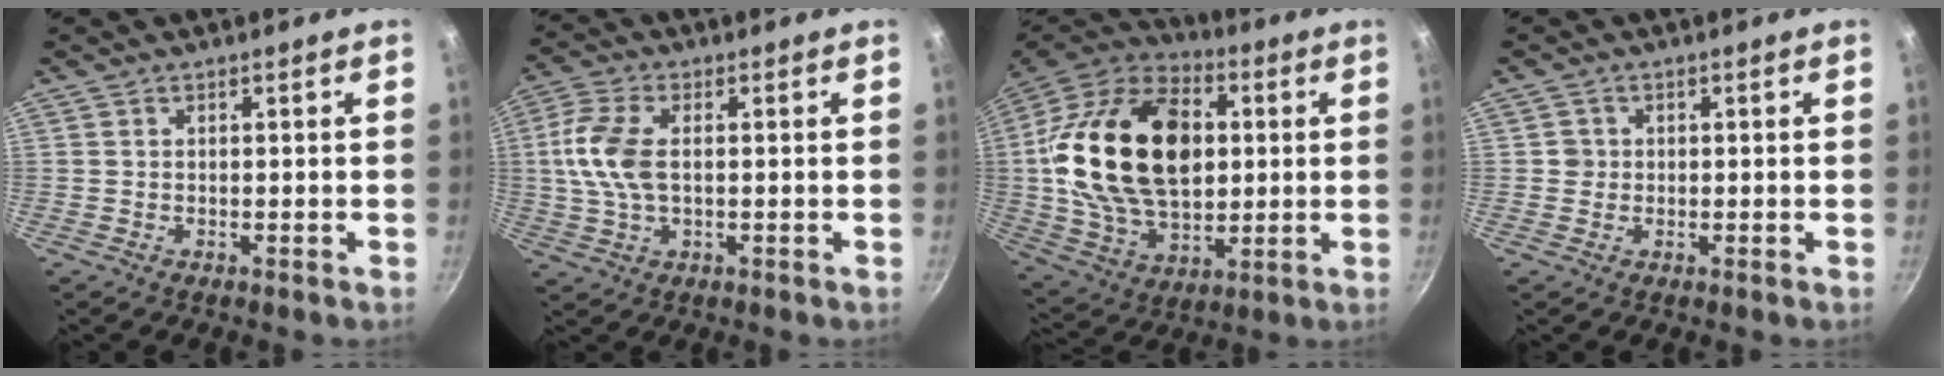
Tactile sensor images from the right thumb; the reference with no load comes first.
{"total": 9.6, "force": [0.7, 5.2, 8.0], "torque": [-0.168, 0.012, 0.007]}
{"total": 28.8, "force": [3.7, 18.9, 21.4], "torque": [-0.368, 0.015, 0.064]}
{"total": 1.8, "force": [0.0, 1.8, 0.3], "torque": [0.004, 0.005, -0.002]}